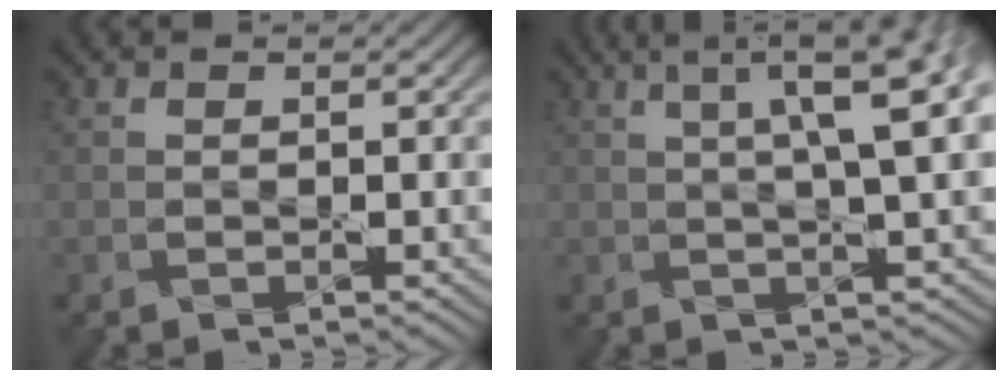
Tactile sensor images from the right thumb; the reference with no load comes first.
{"total": 9.2, "force": [2.9, 1.9, 8.5], "torque": [-0.091, 0.033, 0.033]}